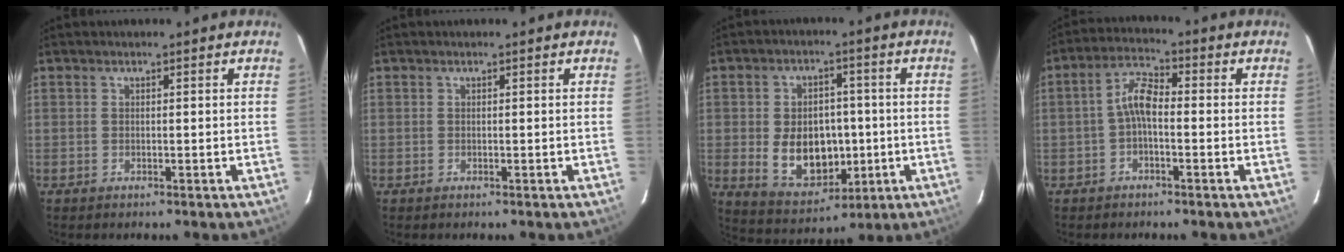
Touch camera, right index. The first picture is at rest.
{"total": 0.0}
{"total": 12.1, "force": [-1.5, 8.7, 8.3], "torque": [-0.171, -0.001, 0.001]}
{"total": 4.8, "force": [-1.2, 2.0, 4.2], "torque": [-0.087, 0.018, -0.027]}